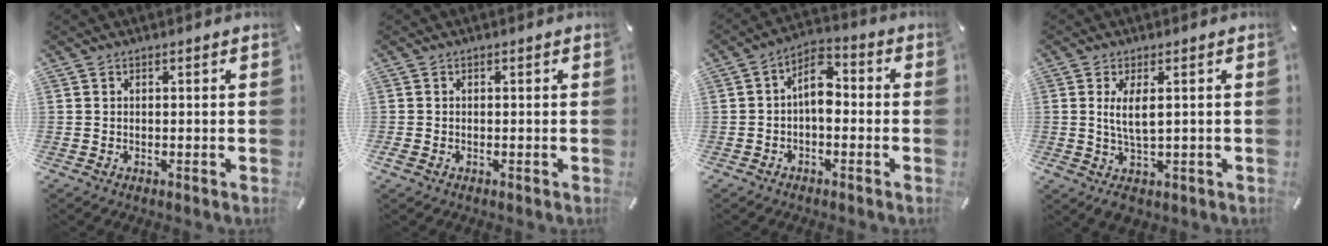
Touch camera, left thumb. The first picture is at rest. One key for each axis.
{"total": 0.6, "fx": -0.1, "fy": 0.5, "fz": 0.1, "tx": 0.001, "ty": 0.004, "tz": -0.005}
{"total": 7.1, "fx": -0.9, "fy": 4.2, "fz": 5.7, "tx": -0.100, "ty": 0.013, "tz": -0.019}
{"total": 6.0, "fx": 0.6, "fy": 2.8, "fz": 5.2, "tx": -0.105, "ty": -0.003, "tz": 0.007}